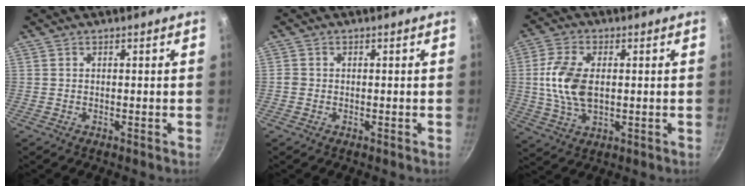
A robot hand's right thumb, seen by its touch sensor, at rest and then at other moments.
{"total": 1.1, "force": [-0.3, 1.0, 0.4], "torque": [-0.006, 0.002, -0.007]}
{"total": 11.0, "force": [0.7, 6.5, 8.9], "torque": [-0.172, 0.003, 0.013]}